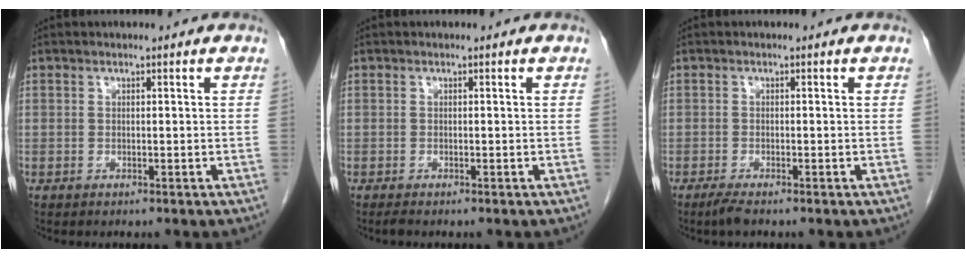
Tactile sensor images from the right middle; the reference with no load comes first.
{"total": 0.5, "force": [-0.5, 0.0, 0.3], "torque": [-0.010, -0.002, -0.010]}
{"total": 1.7, "force": [-1.3, 0.1, 1.1], "torque": [-0.031, -0.006, -0.027]}